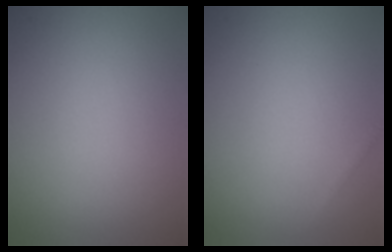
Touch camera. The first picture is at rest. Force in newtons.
{"total": 0.6, "press": 0.6, "slide": 0.0}